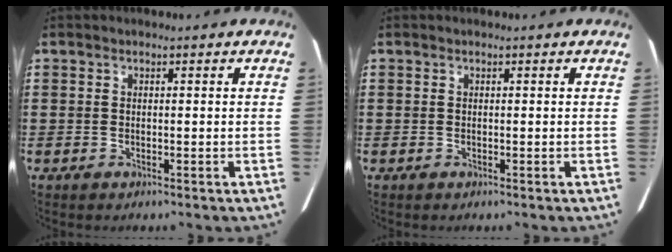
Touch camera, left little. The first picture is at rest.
{"total": 0.0}